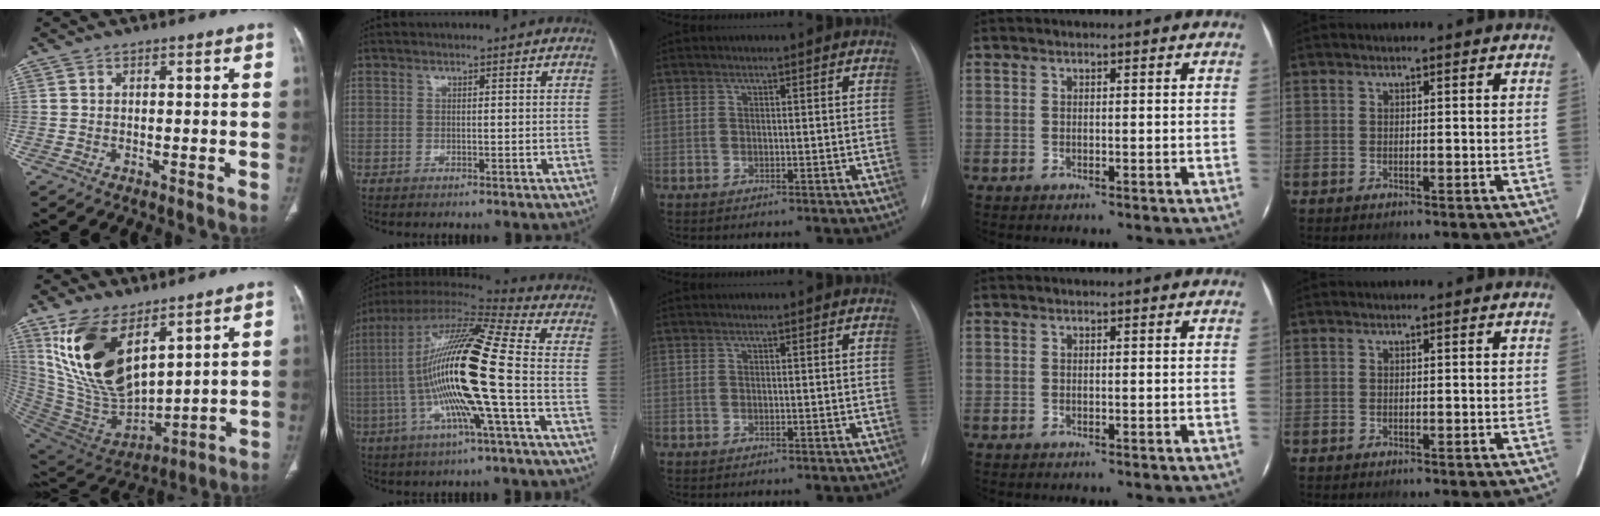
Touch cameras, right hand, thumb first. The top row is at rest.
{"thumb": {"total": 20.2, "force": [10.0, 9.8, 14.6], "torque": [-0.258, -0.054, 0.215]}, "index": {"total": 20.5, "force": [-2.8, 0.5, 20.3], "torque": [-0.390, 0.004, -0.065]}}